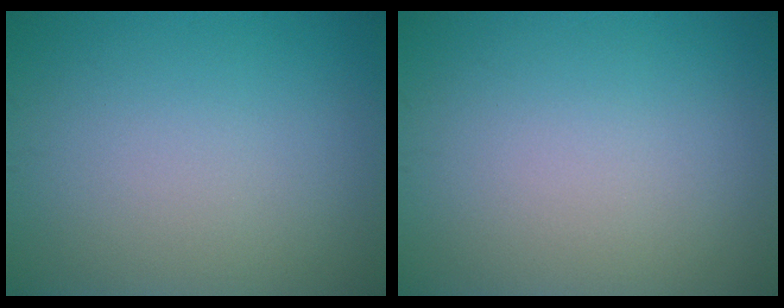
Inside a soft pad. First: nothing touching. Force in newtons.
{"total": 0.0}